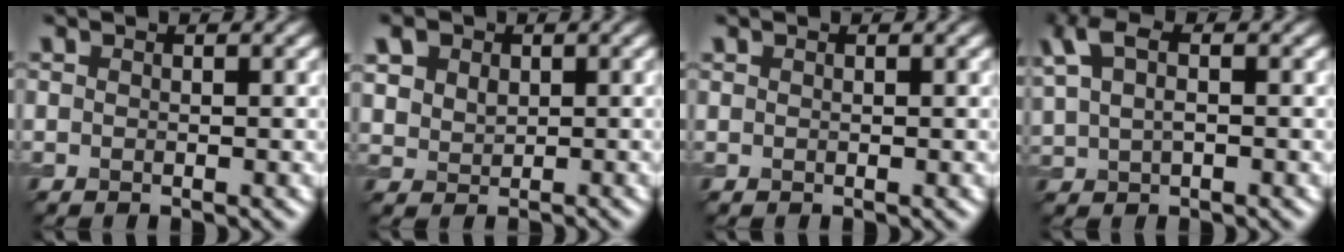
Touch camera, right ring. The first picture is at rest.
{"total": 3.7, "force": [1.8, 2.7, 1.7], "torque": [-0.047, 0.008, 0.043]}
{"total": 0.0}
{"total": 4.1, "force": [1.7, 2.0, 3.1], "torque": [-0.077, 0.010, 0.033]}